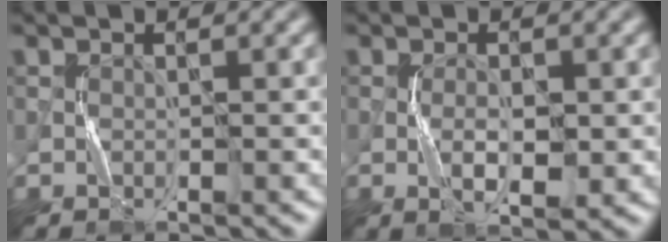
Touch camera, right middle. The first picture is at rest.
{"total": 2.9, "force": [-0.3, 1.2, 2.6], "torque": [-0.051, -0.002, -0.002]}